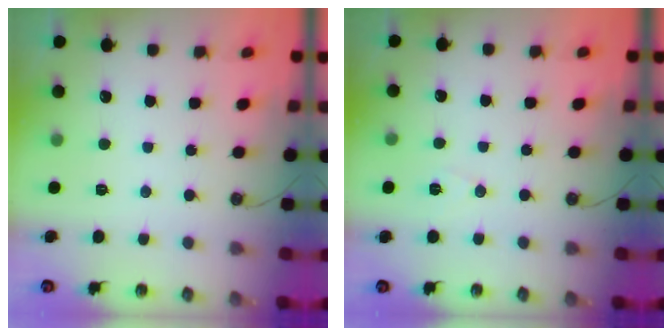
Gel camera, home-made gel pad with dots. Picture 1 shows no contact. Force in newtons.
{"total": 6.2, "press": 4.3, "slide": 4.5}